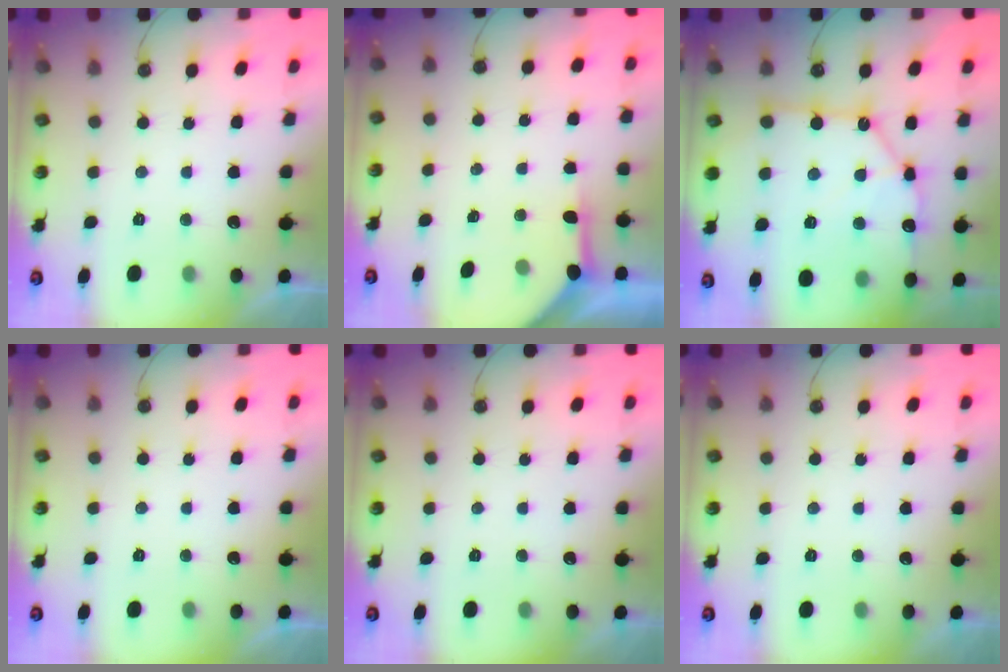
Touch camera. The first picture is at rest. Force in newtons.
{"total": 4.0, "press": 3.9, "slide": 0.5}
{"total": 15.2, "press": 15.2, "slide": 1.5}
{"total": 0.0}
{"total": 0.0}
{"total": 0.0}